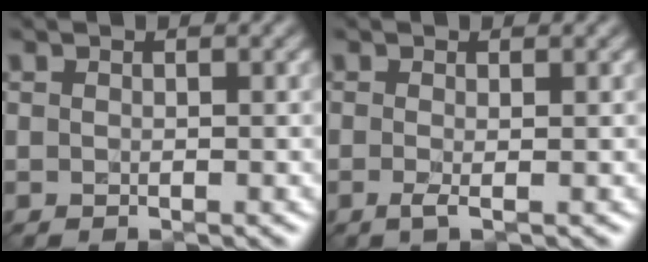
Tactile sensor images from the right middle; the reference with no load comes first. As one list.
[{"total": 1.2, "force": [-0.2, 0.4, 1.1], "torque": [-0.022, -0.002, -0.007]}]